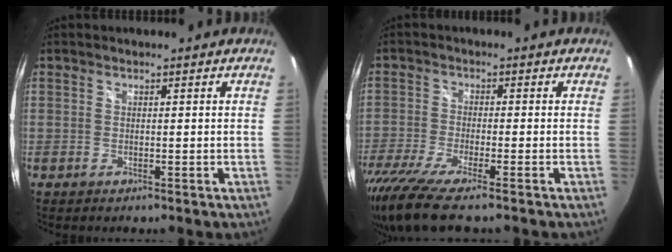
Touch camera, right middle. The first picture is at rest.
{"total": 12.1, "force": [-9.4, 1.1, 7.6], "torque": [-0.175, -0.055, -0.169]}